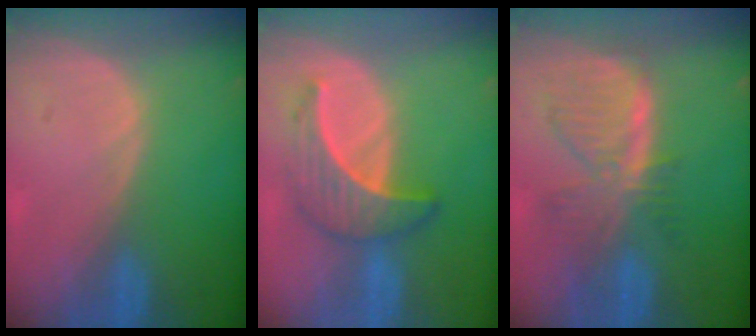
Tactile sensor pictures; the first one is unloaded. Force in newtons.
{"total": 7.0, "press": 6.2, "slide": 3.1}
{"total": 7.8, "press": 7.0, "slide": 3.5}